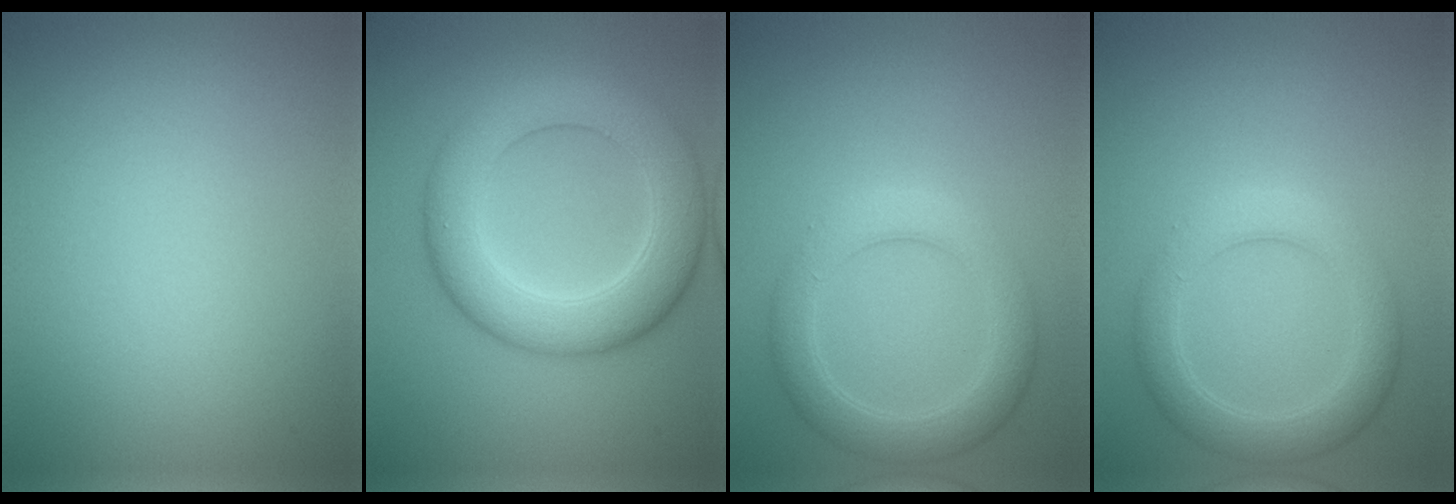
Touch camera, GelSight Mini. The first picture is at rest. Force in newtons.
{"total": 7.7, "press": 7.7, "slide": 0.2}
{"total": 4.2, "press": 4.2, "slide": 0.3}
{"total": 4.2, "press": 4.2, "slide": 0.3}